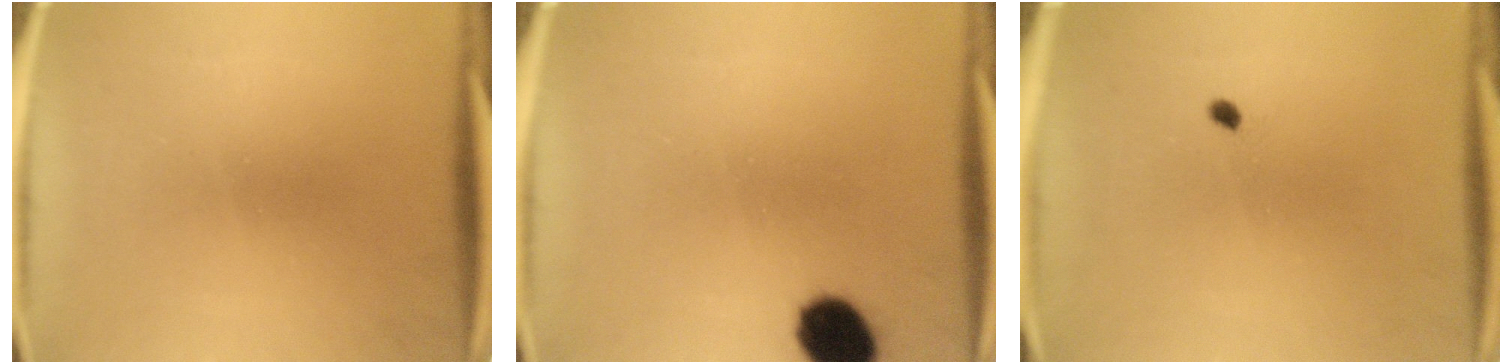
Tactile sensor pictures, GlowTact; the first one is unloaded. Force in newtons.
{"total": 8.9}
{"total": 0.8}